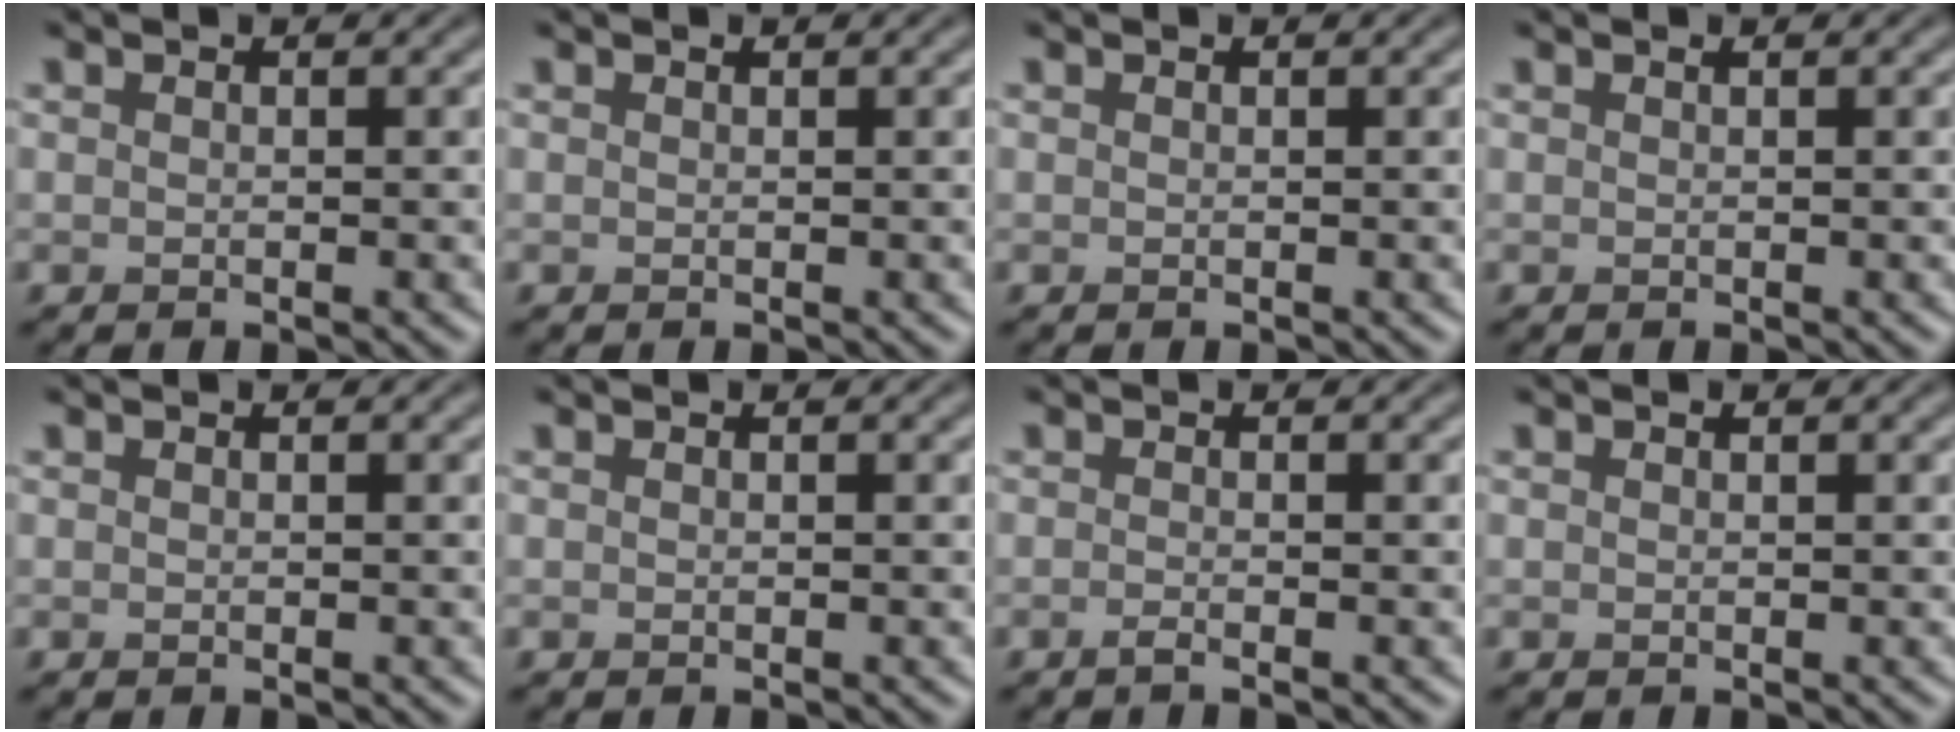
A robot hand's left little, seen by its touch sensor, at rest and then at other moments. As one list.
[{"total": 0.0}, {"total": 0.0}, {"total": 0.0}, {"total": 0.0}, {"total": 0.0}, {"total": 0.8, "force": [-0.5, 0.1, 0.6], "torque": [-0.011, -0.003, -0.011]}, {"total": 0.0}]